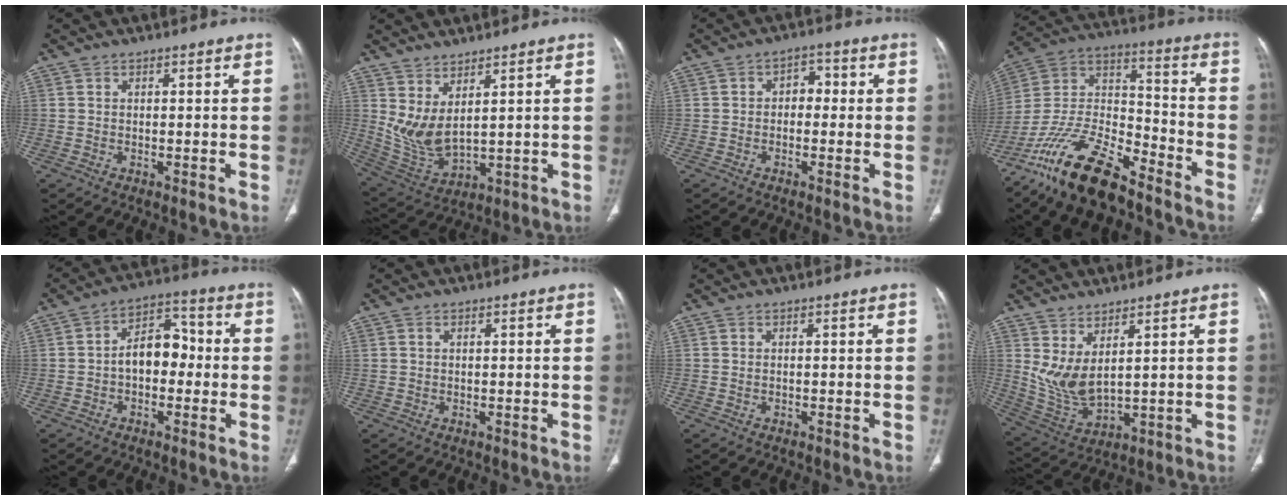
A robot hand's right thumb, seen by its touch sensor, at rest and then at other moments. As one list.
[{"total": 8.7, "force": [3.5, 3.3, 7.2], "torque": [-0.149, -0.038, 0.089]}, {"total": 3.7, "force": [-0.1, 2.7, 2.6], "torque": [-0.016, 0.017, -0.012]}, {"total": 19.6, "force": [-14.5, 6.8, 11.2], "torque": [-0.213, 0.074, -0.270]}, {"total": 8.9, "force": [-0.9, 5.9, 6.6], "torque": [-0.078, 0.035, -0.026]}, {"total": 0.6, "force": [0.3, 0.4, 0.3], "torque": [-0.005, 0.002, 0.007]}, {"total": 0.0}, {"total": 8.5, "force": [3.3, 3.4, 7.0], "torque": [-0.142, -0.035, 0.085]}]